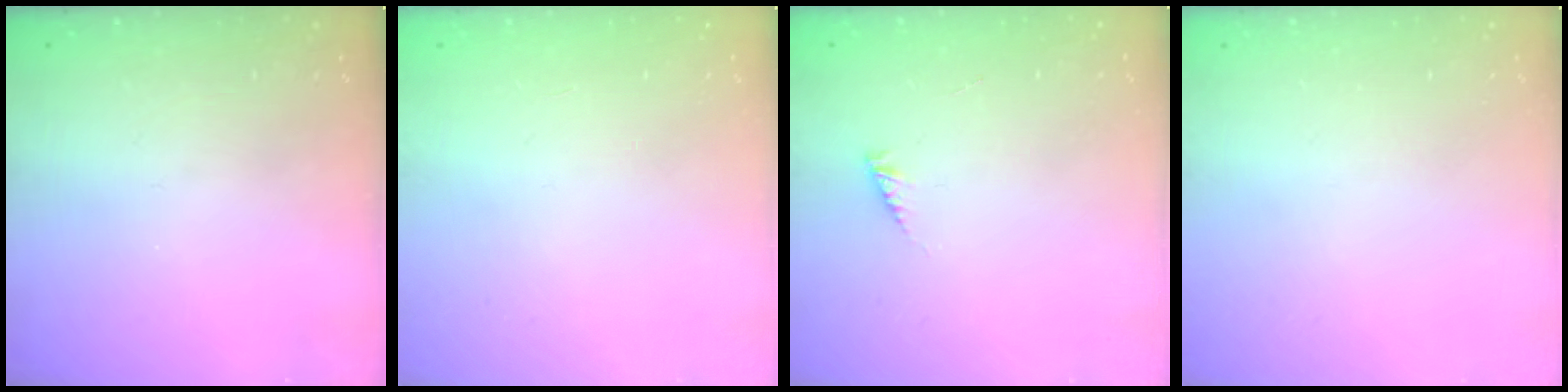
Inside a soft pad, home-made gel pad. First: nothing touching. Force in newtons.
{"total": 0.0}
{"total": 2.8, "press": 2.7, "slide": 0.4}
{"total": 0.0}